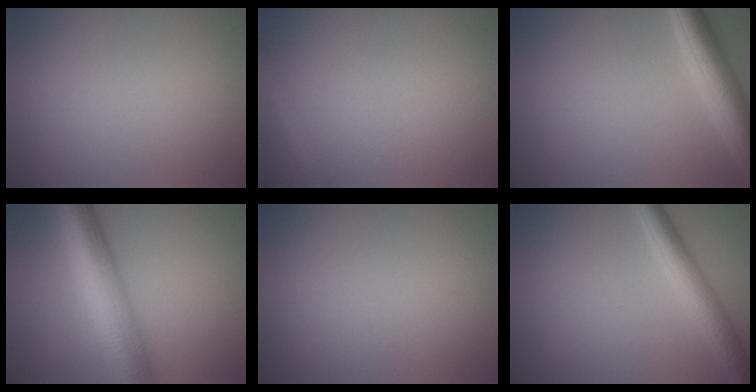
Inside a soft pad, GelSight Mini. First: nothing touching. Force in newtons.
{"total": 1.7, "press": 1.7, "slide": 0.1}
{"total": 5.4, "press": 5.4, "slide": 0.1}
{"total": 8.5, "press": 8.5, "slide": 0.3}
{"total": 0.0}
{"total": 4.3, "press": 4.3, "slide": 0.0}